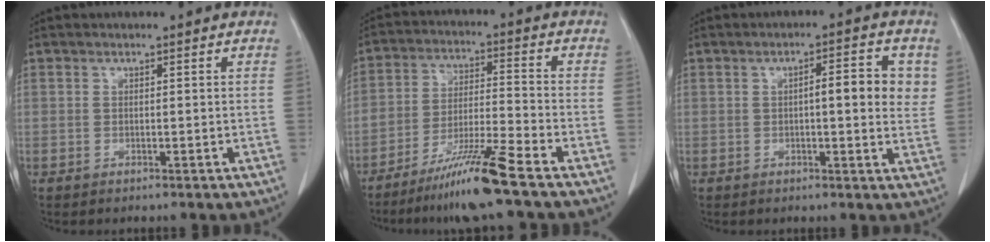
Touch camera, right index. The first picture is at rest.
{"total": 10.3, "force": [-7.5, -0.7, 7.0], "torque": [-0.125, -0.026, -0.141]}
{"total": 6.7, "force": [1.3, 1.6, 6.3], "torque": [-0.084, 0.009, 0.012]}